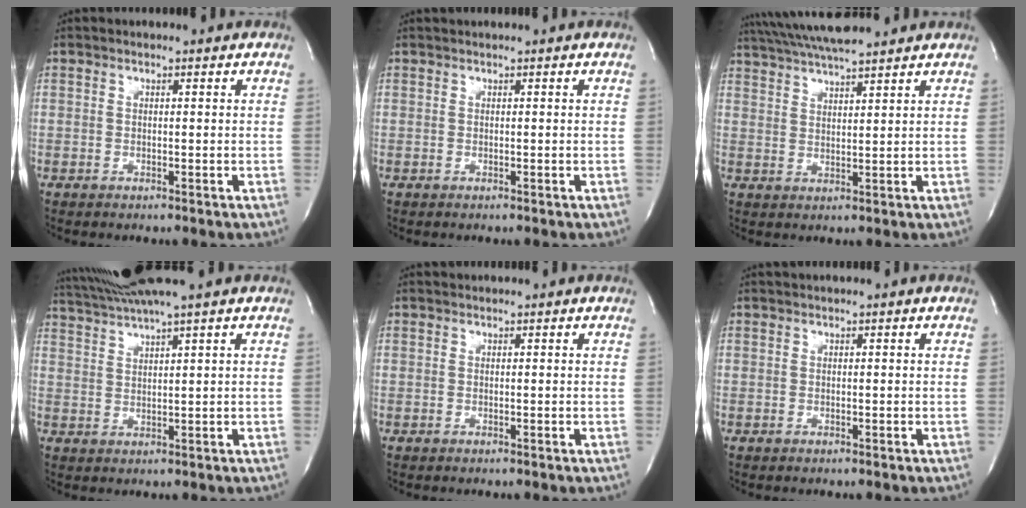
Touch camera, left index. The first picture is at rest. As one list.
[{"total": 0.8, "force": [0.8, -0.1, 0.2], "torque": [-0.003, 0.014, 0.017]}, {"total": 10.9, "force": [9.8, 0.4, 4.9], "torque": [-0.095, 0.019, 0.156]}, {"total": 6.5, "force": [5.5, -2.3, 2.5], "torque": [-0.056, 0.004, 0.106]}, {"total": 1.1, "force": [1.1, 0.0, 0.1], "torque": [-0.004, 0.015, 0.020]}, {"total": 0.9, "force": [0.8, -0.2, 0.4], "torque": [-0.005, 0.014, 0.019]}]